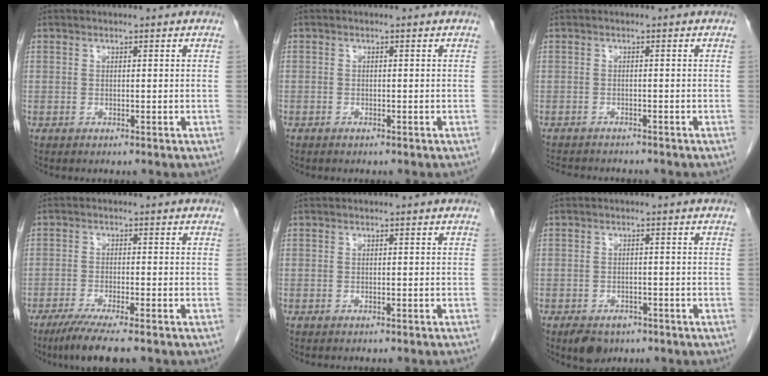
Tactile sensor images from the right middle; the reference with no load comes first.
{"total": 0.8, "force": [-0.6, 0.4, 0.2], "torque": [-0.007, 0.000, -0.010]}
{"total": 6.5, "force": [-6.0, 1.5, 2.0], "torque": [-0.027, -0.004, -0.086]}
{"total": 6.9, "force": [-5.2, 0.3, 4.6], "torque": [-0.075, -0.017, -0.083]}
{"total": 2.2, "force": [-2.0, -0.1, 0.9], "torque": [-0.013, 0.003, -0.024]}
{"total": 4.4, "force": [-3.0, 2.6, 1.9], "torque": [-0.029, -0.001, -0.041]}